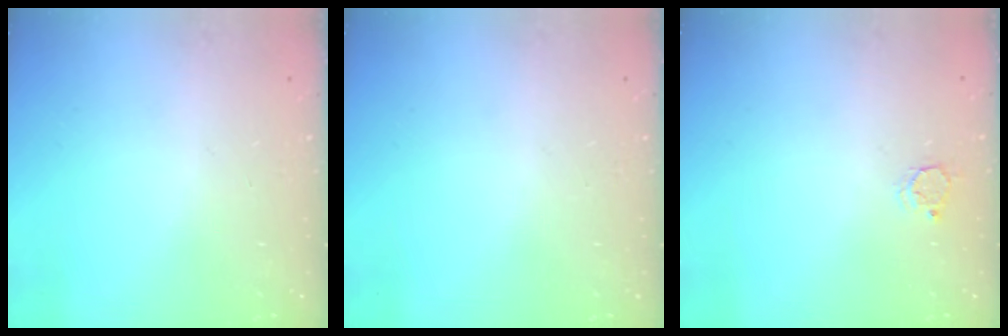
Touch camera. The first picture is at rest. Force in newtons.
{"total": 0.0}
{"total": 2.7, "press": 2.7, "slide": 0.3}